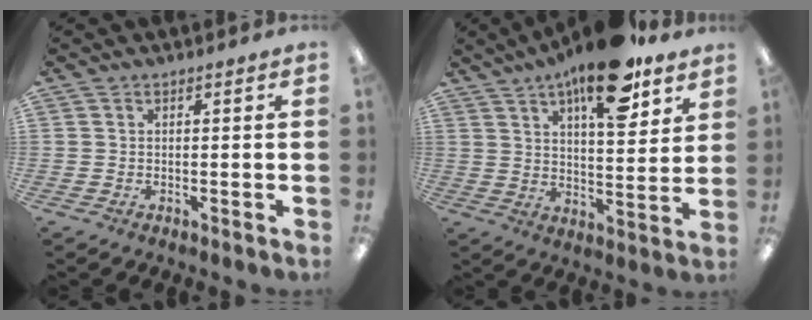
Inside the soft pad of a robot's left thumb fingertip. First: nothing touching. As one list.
[{"total": 16.8, "force": [11.0, 6.0, 11.2], "torque": [-0.160, -0.055, 0.176]}]